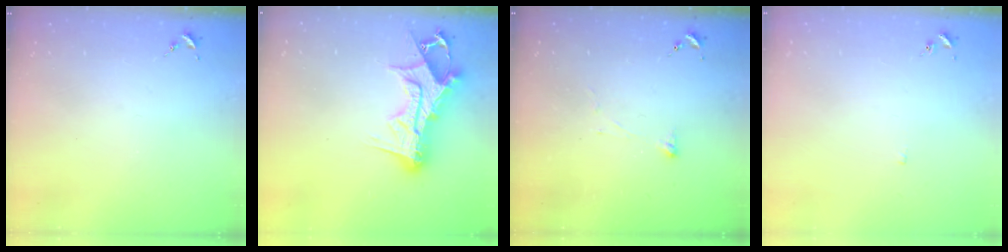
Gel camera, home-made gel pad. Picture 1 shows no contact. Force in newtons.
{"total": 16.8, "press": 16.8, "slide": 0.6}
{"total": 2.9, "press": 2.8, "slide": 0.5}
{"total": 2.0, "press": 1.9, "slide": 0.4}